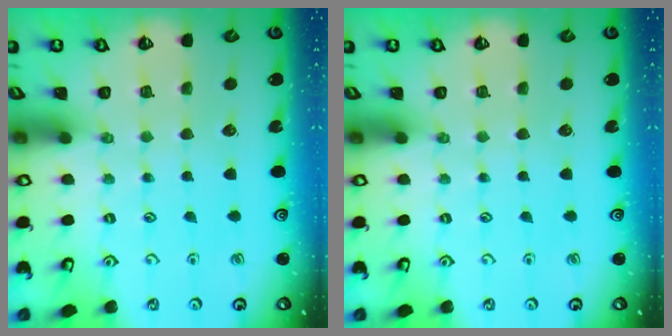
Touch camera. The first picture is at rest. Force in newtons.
{"total": 0.0}